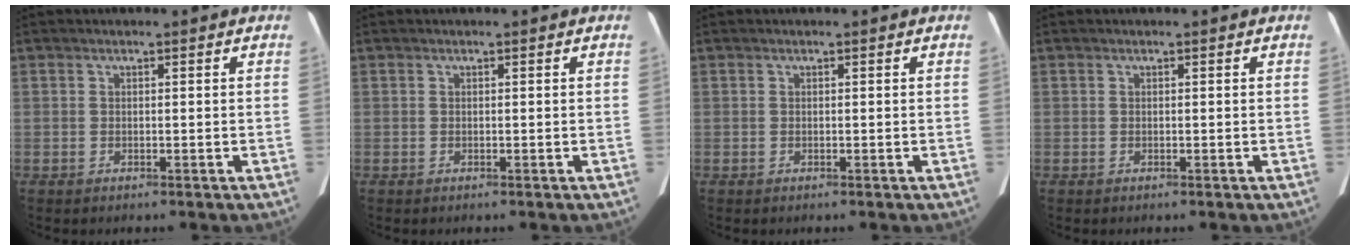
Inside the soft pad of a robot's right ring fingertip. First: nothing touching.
{"total": 0.0}
{"total": 0.0}
{"total": 0.0}